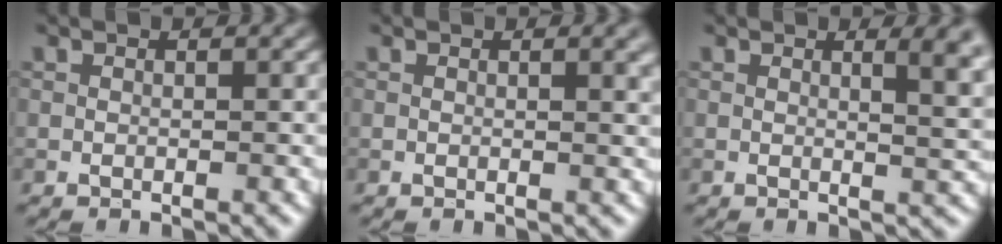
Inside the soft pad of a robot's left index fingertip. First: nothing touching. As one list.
[{"total": 2.2, "force": [0.9, 0.9, 1.8], "torque": [-0.009, 0.006, 0.009]}, {"total": 4.0, "force": [1.5, 1.5, 3.4], "torque": [-0.020, 0.008, 0.018]}]